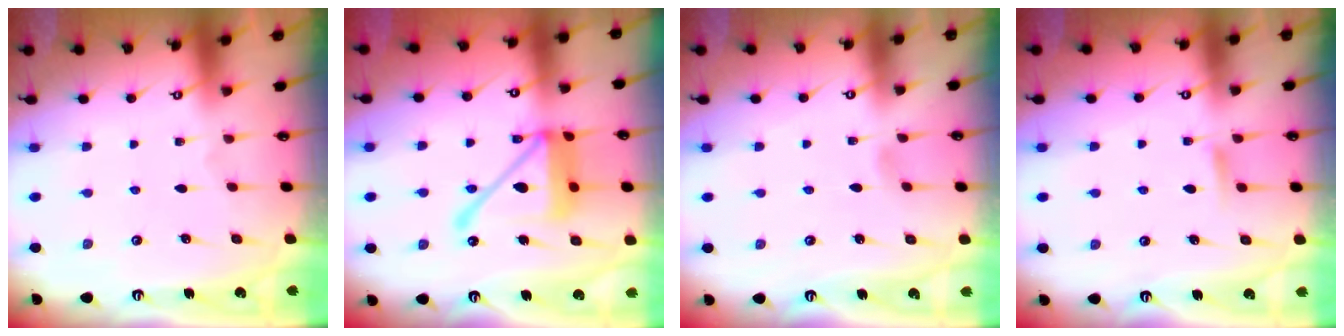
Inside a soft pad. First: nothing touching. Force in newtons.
{"total": 17.2, "press": 17.1, "slide": 1.8}
{"total": 2.9, "press": 2.8, "slide": 0.3}
{"total": 5.2, "press": 5.2, "slide": 0.7}